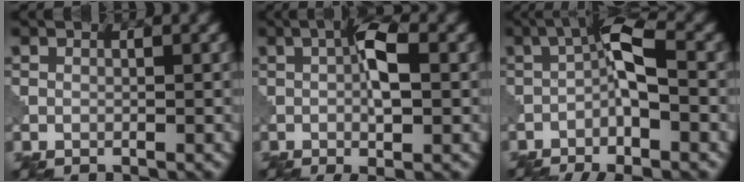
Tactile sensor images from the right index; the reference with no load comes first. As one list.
[{"total": 4.6, "force": [-0.1, 1.2, 4.4], "torque": [-0.078, 0.005, -0.006]}, {"total": 7.6, "force": [-2.5, 2.3, 6.8], "torque": [-0.114, 0.008, -0.053]}]